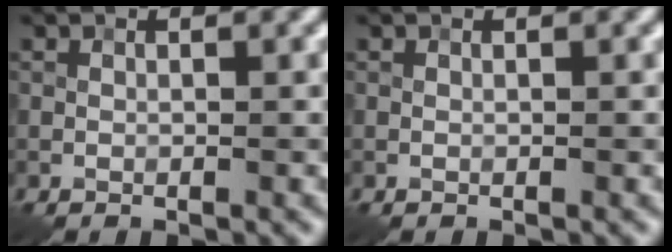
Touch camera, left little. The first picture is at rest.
{"total": 0.0}